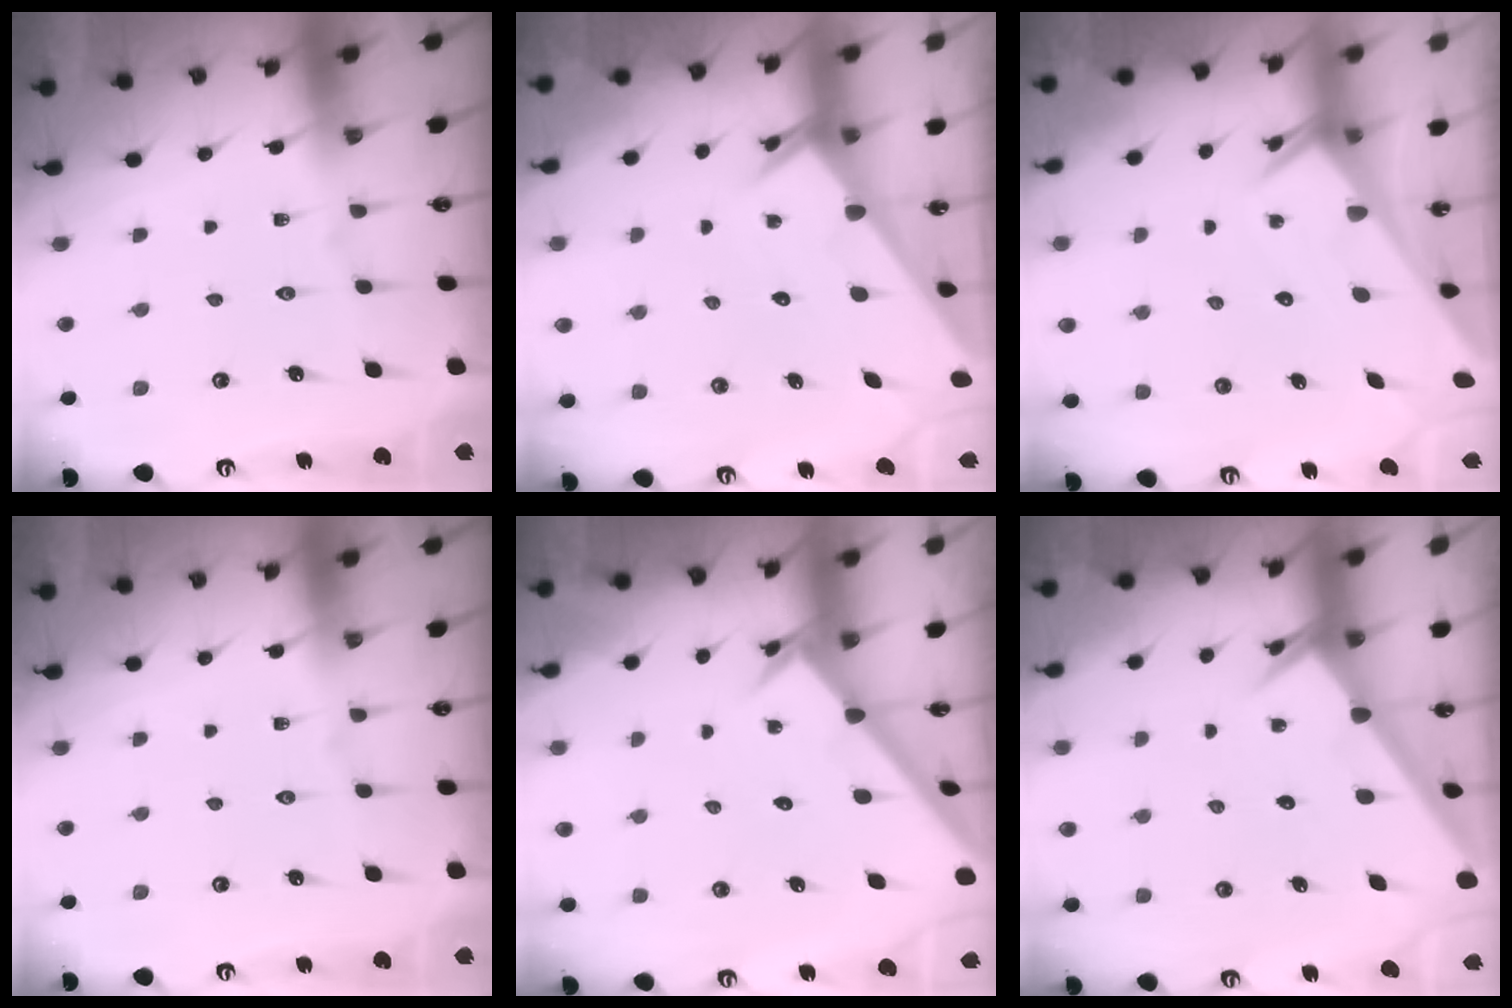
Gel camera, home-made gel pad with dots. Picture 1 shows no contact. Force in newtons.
{"total": 1.8, "press": 1.8, "slide": 0.1}
{"total": 2.7, "press": 2.7, "slide": 0.1}
{"total": 0.0}
{"total": 1.9, "press": 1.9, "slide": 0.2}
{"total": 2.6, "press": 2.6, "slide": 0.1}